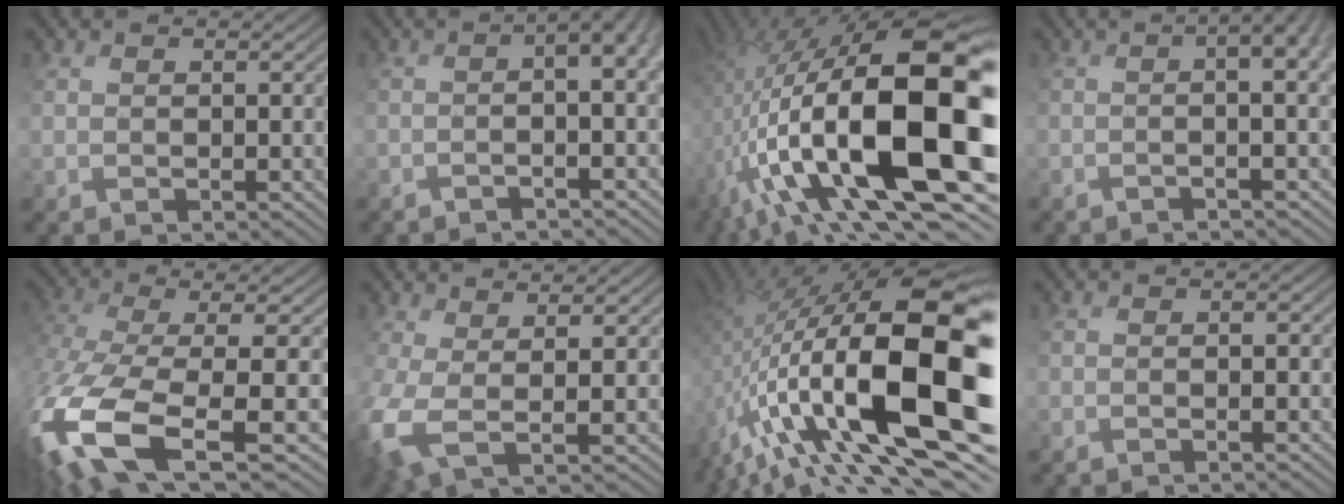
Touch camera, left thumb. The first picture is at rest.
{"total": 7.7, "force": [-0.9, 1.8, 7.5], "torque": [-0.079, 0.000, -0.018]}
{"total": 20.5, "force": [-1.9, 8.5, 18.6], "torque": [-0.331, -0.005, -0.038]}
{"total": 8.9, "force": [-0.4, 2.3, 8.6], "torque": [-0.086, 0.007, -0.009]}
{"total": 14.3, "force": [-4.3, 6.0, 12.3], "torque": [-0.327, -0.052, -0.035]}
{"total": 6.9, "force": [-1.2, 2.9, 6.1], "torque": [-0.149, -0.027, -0.018]}
{"total": 20.1, "force": [-4.1, 7.7, 18.1], "torque": [-0.318, -0.003, -0.075]}
{"total": 2.6, "force": [-1.0, 0.8, 2.3], "torque": [-0.027, -0.004, -0.020]}